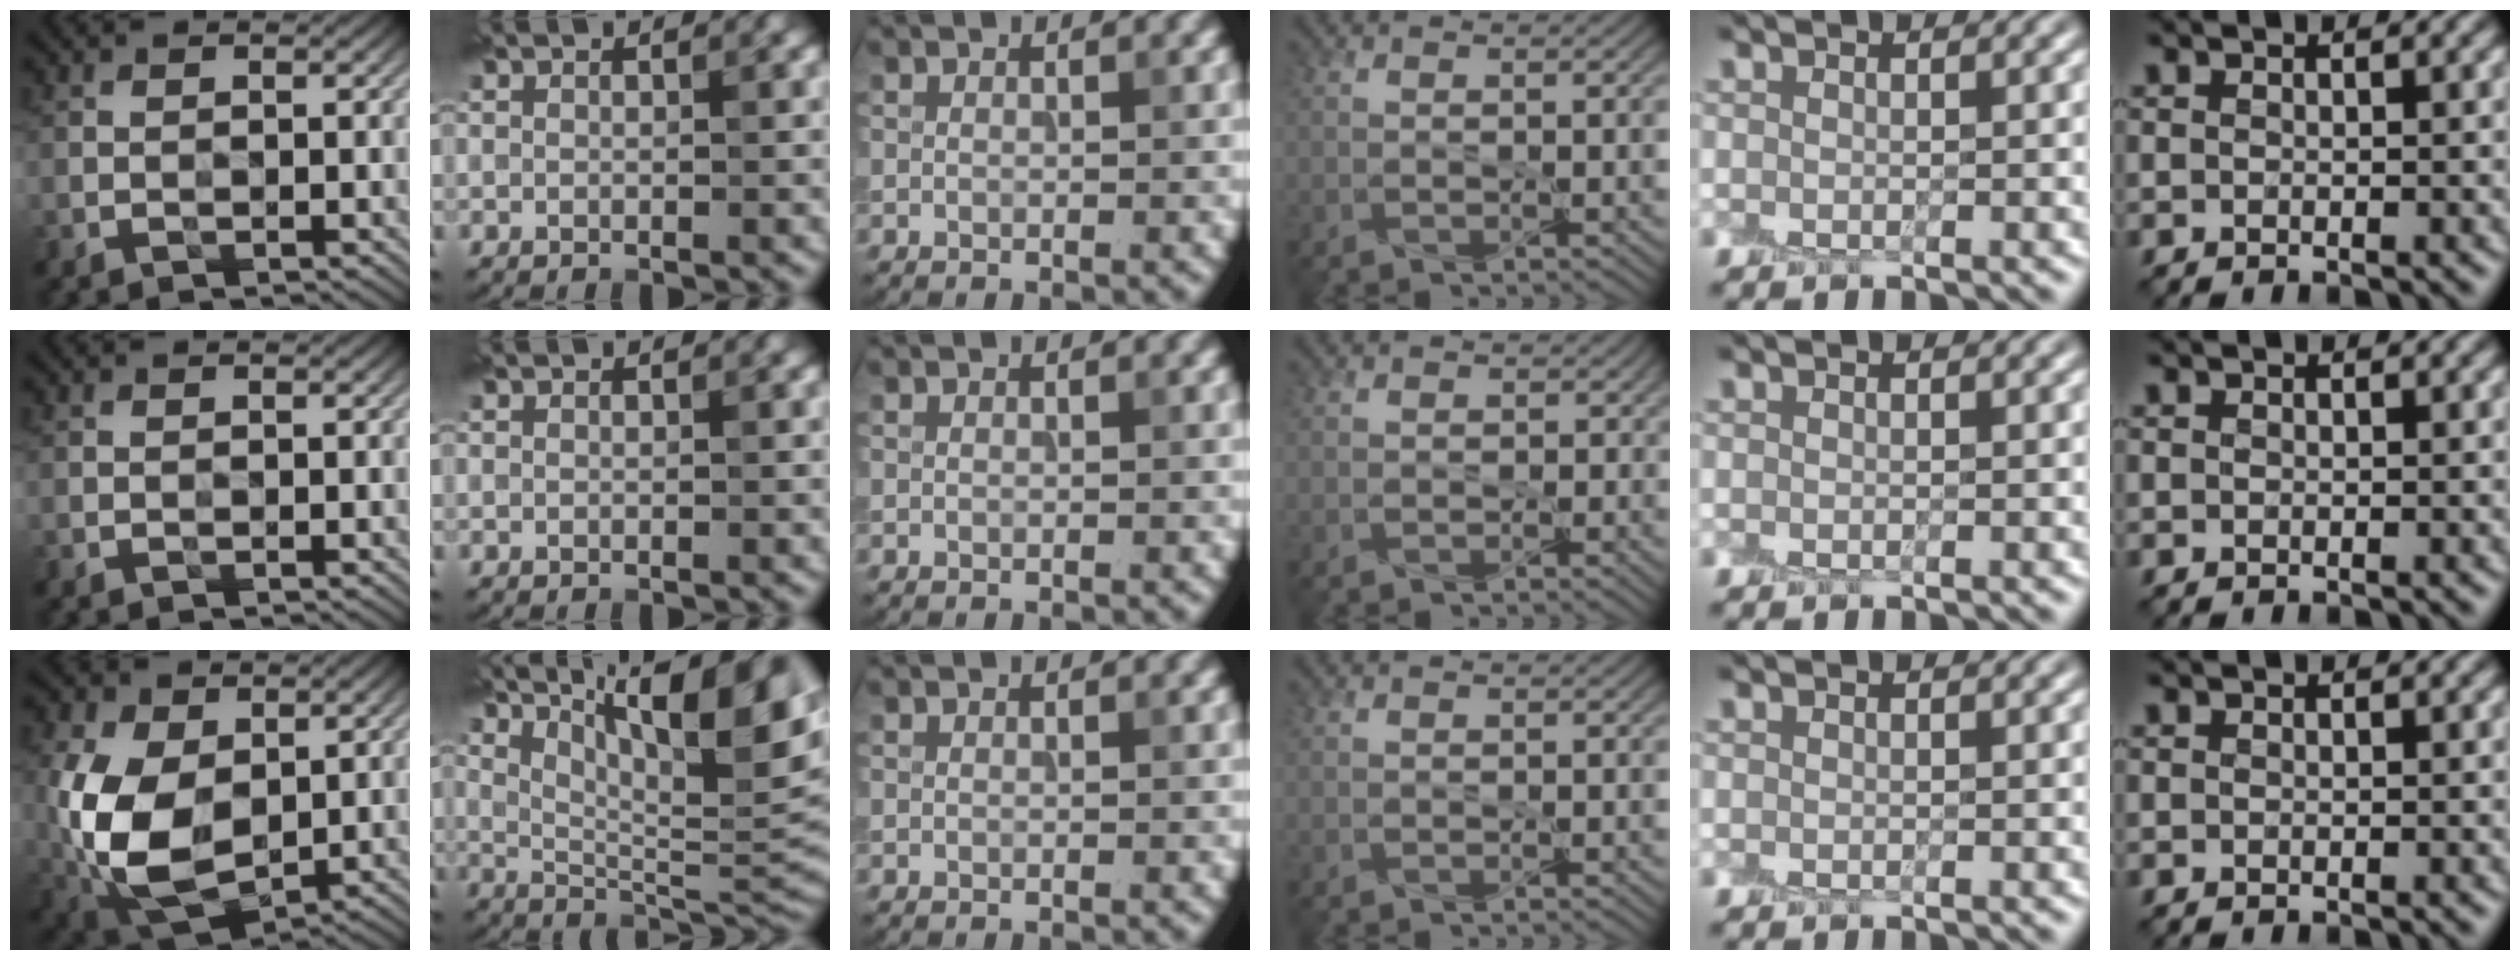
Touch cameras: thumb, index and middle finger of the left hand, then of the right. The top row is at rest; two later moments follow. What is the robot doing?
{"motion": "peel", "object": "plastic wrap"}